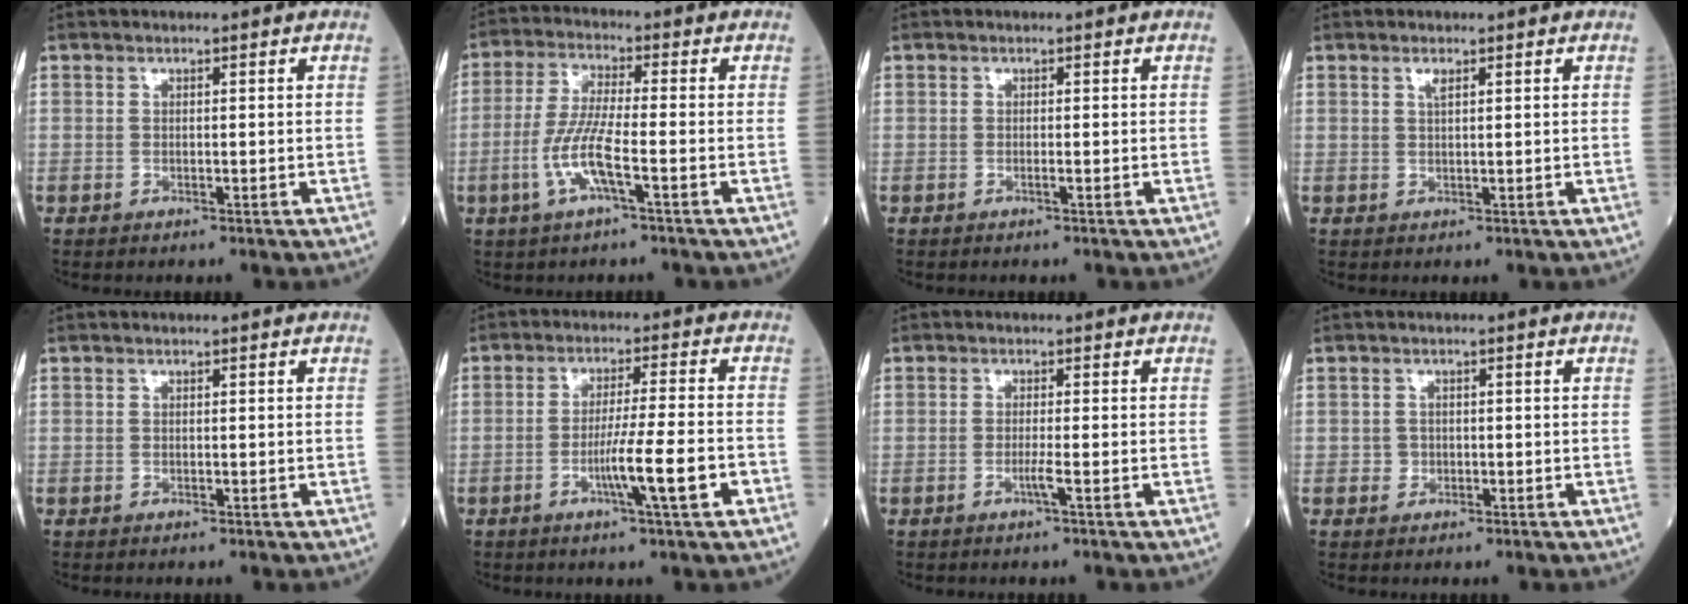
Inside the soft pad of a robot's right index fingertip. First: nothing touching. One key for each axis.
{"total": 7.2, "fx": -2.6, "fy": 0.3, "fz": 6.7, "tx": -0.142, "ty": -0.002, "tz": -0.054}
{"total": 0.0}
{"total": 1.1, "fx": 0.6, "fy": 0.1, "fz": 0.9, "tx": -0.021, "ty": -0.001, "tz": 0.012}
{"total": 0.0}
{"total": 8.0, "fx": -3.2, "fy": -0.7, "fz": 7.3, "tx": -0.119, "ty": -0.011, "tz": -0.055}
{"total": 1.4, "fx": -0.7, "fy": -0.5, "fz": 1.2, "tx": -0.022, "ty": -0.001, "tz": -0.017}
{"total": 1.1, "fx": -0.4, "fy": 1.0, "fz": 0.2, "tx": 0.003, "ty": 0.005, "tz": -0.008}